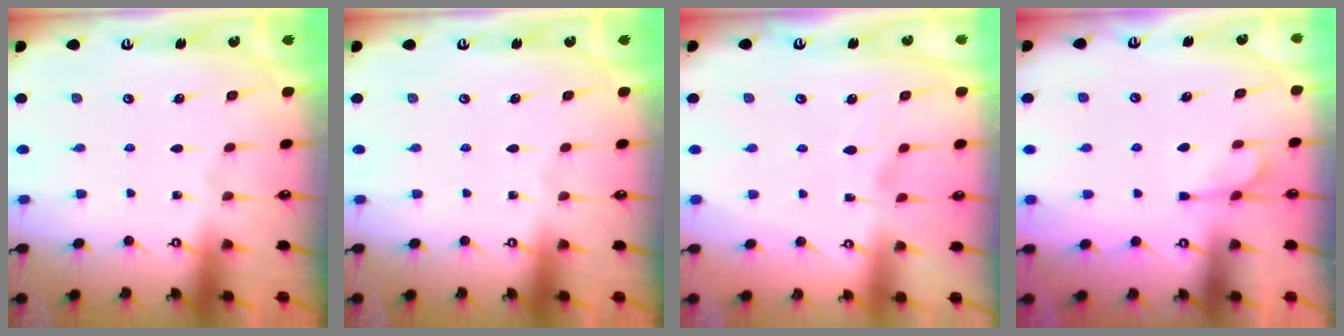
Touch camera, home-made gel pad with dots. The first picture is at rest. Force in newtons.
{"total": 0.0}
{"total": 2.2, "press": 1.8, "slide": 1.2}
{"total": 4.8, "press": 4.6, "slide": 1.3}